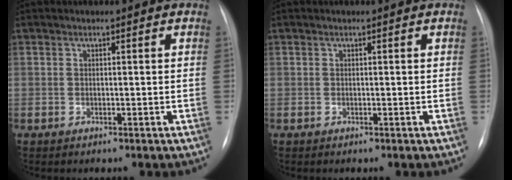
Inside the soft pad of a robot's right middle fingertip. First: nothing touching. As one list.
[{"total": 0.0}]